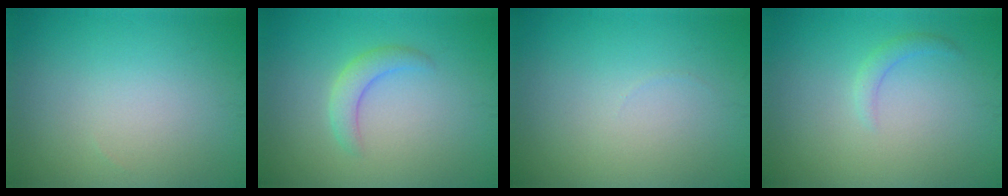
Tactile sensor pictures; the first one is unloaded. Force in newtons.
{"total": 2.3, "press": 2.3, "slide": 0.2}
{"total": 0.0}
{"total": 1.1, "press": 1.1, "slide": 0.1}